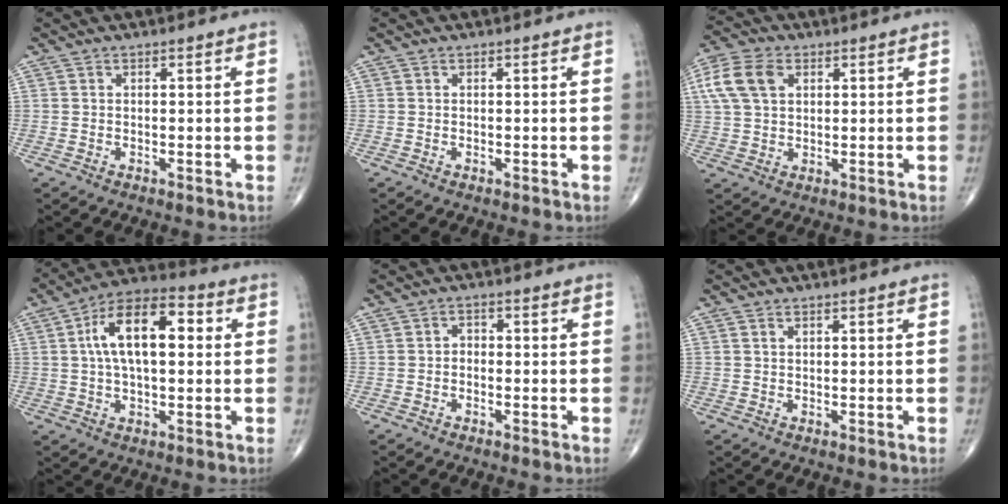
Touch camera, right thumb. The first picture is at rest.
{"total": 0.0}
{"total": 9.2, "force": [3.0, 6.0, 6.2], "torque": [-0.130, 0.010, 0.055]}
{"total": 14.5, "force": [2.5, 7.2, 12.3], "torque": [-0.200, 0.026, 0.033]}
{"total": 1.6, "force": [-0.5, 1.2, 0.8], "torque": [0.004, 0.007, -0.015]}
{"total": 0.7, "force": [0.4, 0.4, 0.4], "torque": [-0.008, 0.001, 0.007]}